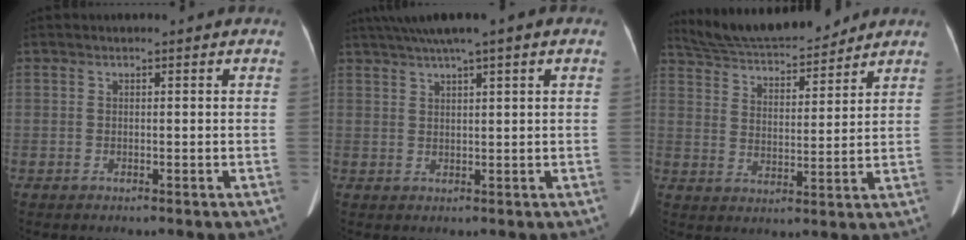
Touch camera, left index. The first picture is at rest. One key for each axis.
{"total": 8.0, "fx": 5.3, "fy": 0.0, "fz": 6.0, "tx": -0.103, "ty": 0.041, "tz": 0.085}
{"total": 14.0, "fx": 12.9, "fy": 2.1, "fz": 5.0, "tx": -0.091, "ty": 0.013, "tz": 0.216}